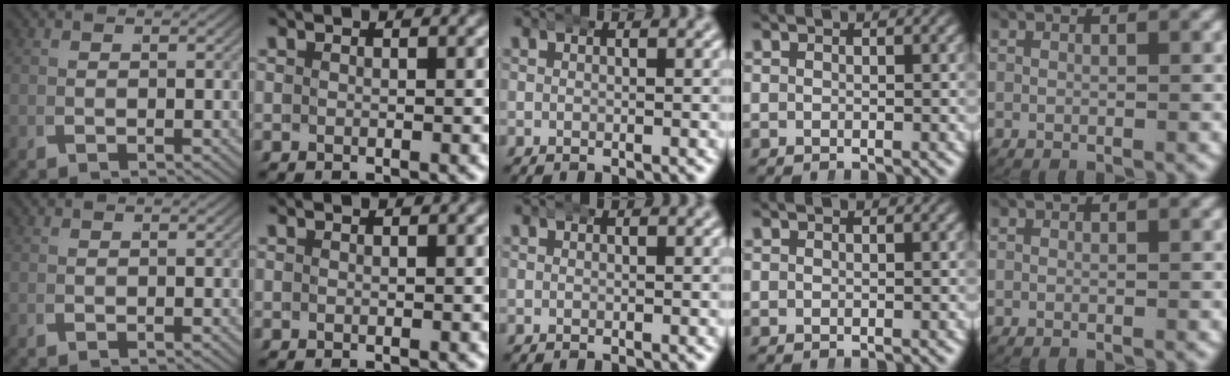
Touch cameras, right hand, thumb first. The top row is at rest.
{}